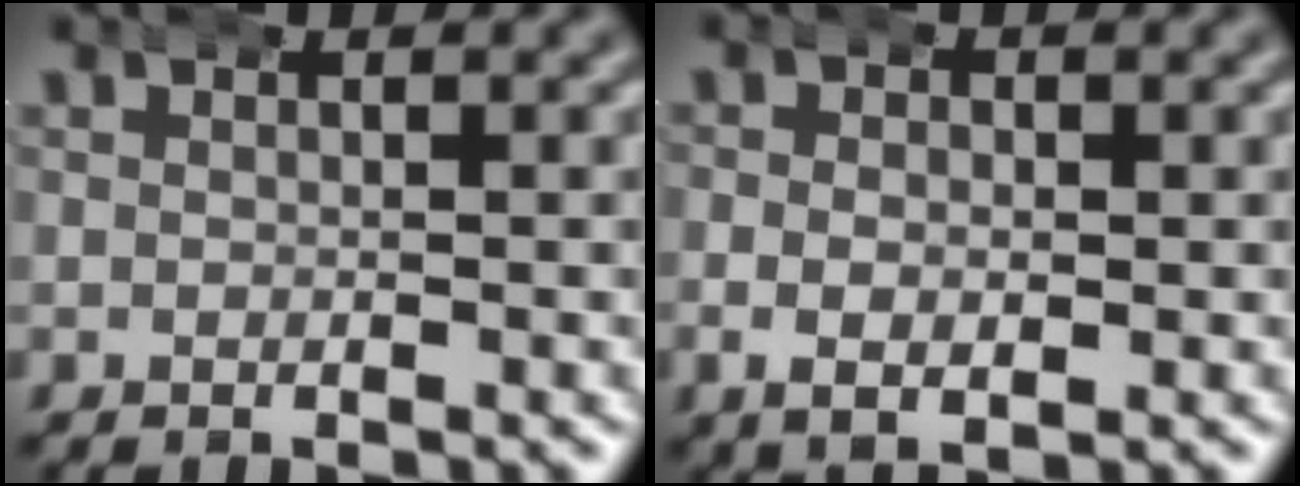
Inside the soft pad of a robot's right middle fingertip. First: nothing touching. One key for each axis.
{"total": 2.6, "fx": -0.6, "fy": 1.5, "fz": 2.0, "tx": -0.042, "ty": -0.009, "tz": -0.005}